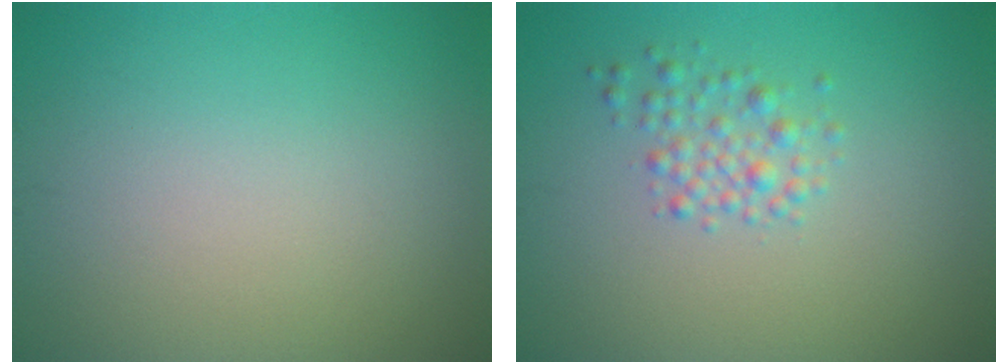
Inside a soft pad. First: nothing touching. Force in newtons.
{"total": 2.0, "press": 2.0, "slide": 0.0}